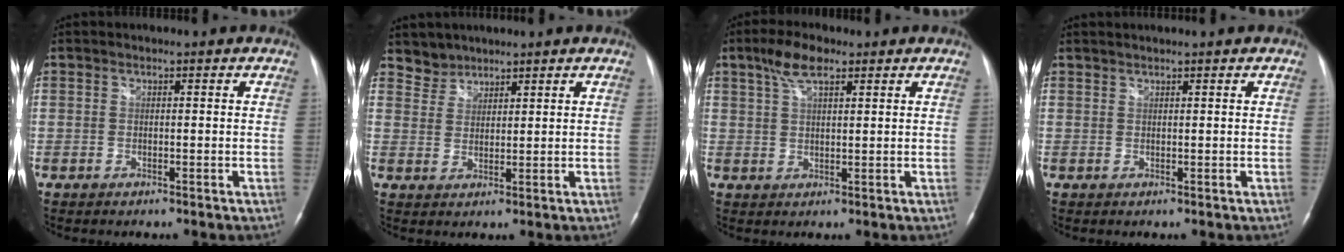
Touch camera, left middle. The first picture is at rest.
{"total": 3.1, "force": [2.7, 1.3, -0.7], "torque": [0.019, 0.007, 0.051]}
{"total": 5.1, "force": [3.2, 1.6, 3.6], "torque": [-0.079, 0.014, 0.063]}
{"total": 1.8, "force": [1.7, -0.3, 0.5], "torque": [-0.005, 0.016, 0.035]}